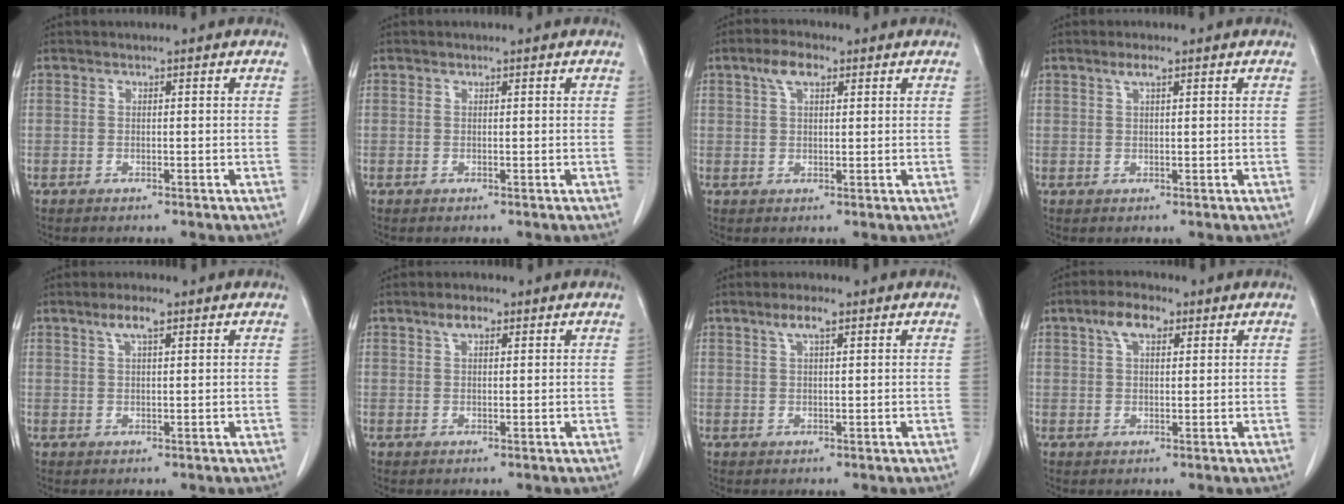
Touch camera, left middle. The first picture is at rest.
{"total": 0.0}
{"total": 4.0, "force": [2.1, 1.7, 2.9], "torque": [-0.063, 0.013, 0.040]}
{"total": 1.8, "force": [1.1, 0.2, 1.4], "torque": [-0.034, 0.005, 0.022]}
{"total": 3.3, "force": [2.0, 0.6, 2.6], "torque": [-0.055, 0.006, 0.037]}
{"total": 2.7, "force": [1.6, 1.1, 1.8], "torque": [-0.039, 0.007, 0.029]}
{"total": 3.1, "force": [1.8, 0.6, 2.4], "torque": [-0.051, 0.006, 0.034]}
{"total": 4.9, "force": [2.6, 2.2, 3.6], "torque": [-0.075, 0.017, 0.047]}